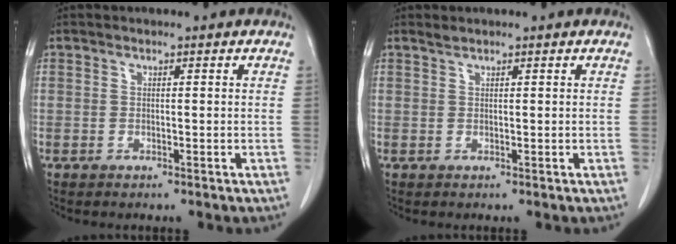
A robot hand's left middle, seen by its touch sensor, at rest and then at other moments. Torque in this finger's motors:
{"motor_torque": [0.17, -0.14, -0.04, 0.00]}